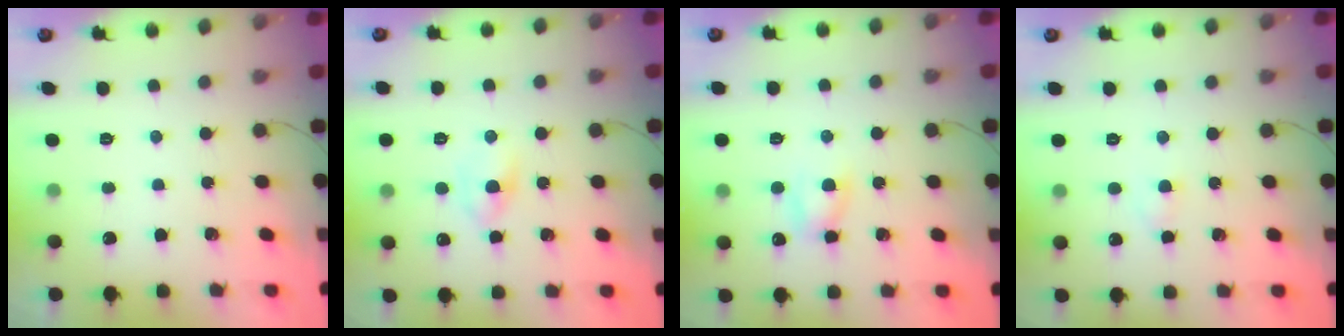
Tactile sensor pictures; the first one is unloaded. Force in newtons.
{"total": 2.8, "press": 2.6, "slide": 1.2}
{"total": 5.1, "press": 4.9, "slide": 1.5}
{"total": 1.8, "press": 1.5, "slide": 0.9}